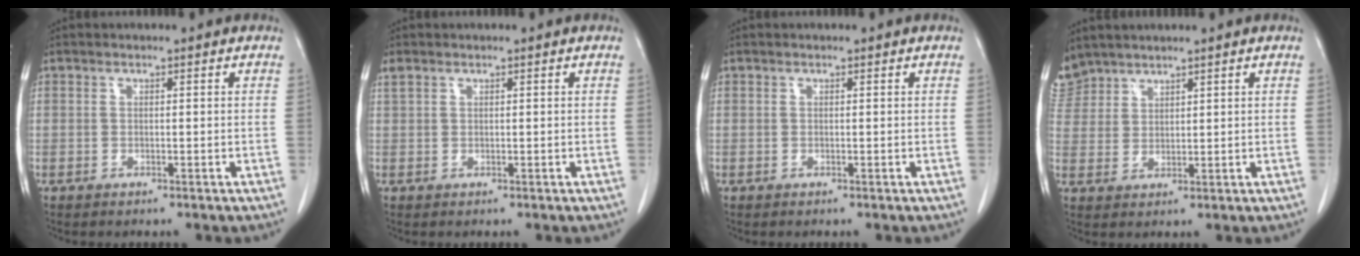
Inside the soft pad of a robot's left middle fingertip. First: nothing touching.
{"total": 0.8, "force": [0.6, 0.4, 0.3], "torque": [-0.013, 0.014, 0.017]}
{"total": 0.0}
{"total": 6.0, "force": [5.3, 2.8, 0.3], "torque": [-0.012, 0.011, 0.115]}